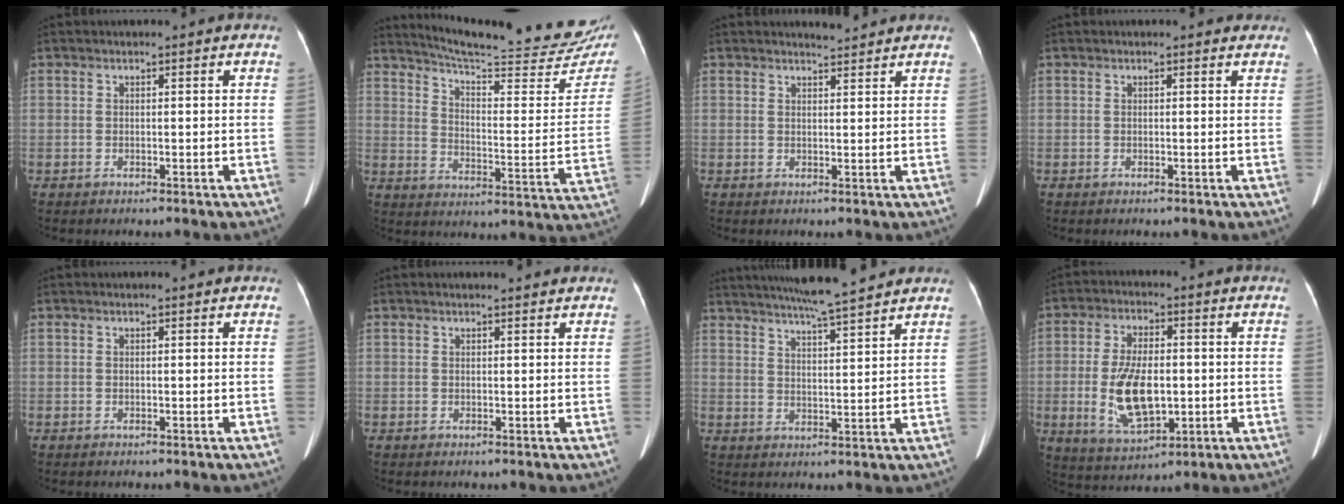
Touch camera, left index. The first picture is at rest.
{"total": 25.6, "force": [23.0, 2.3, 11.2], "torque": [-0.166, -0.076, 0.290]}
{"total": 2.3, "force": [2.3, 0.0, 0.3], "torque": [-0.009, 0.003, 0.037]}
{"total": 2.7, "force": [2.4, 0.9, 1.0], "torque": [-0.010, 0.009, 0.018]}
{"total": 0.0}
{"total": 2.9, "force": [2.7, 0.2, 1.0], "torque": [-0.013, 0.013, 0.033]}
{"total": 12.0, "force": [10.7, -0.5, 5.5], "torque": [-0.096, 0.012, 0.158]}
{"total": 10.7, "force": [-1.4, 4.8, 9.5], "torque": [-0.194, -0.003, -0.014]}